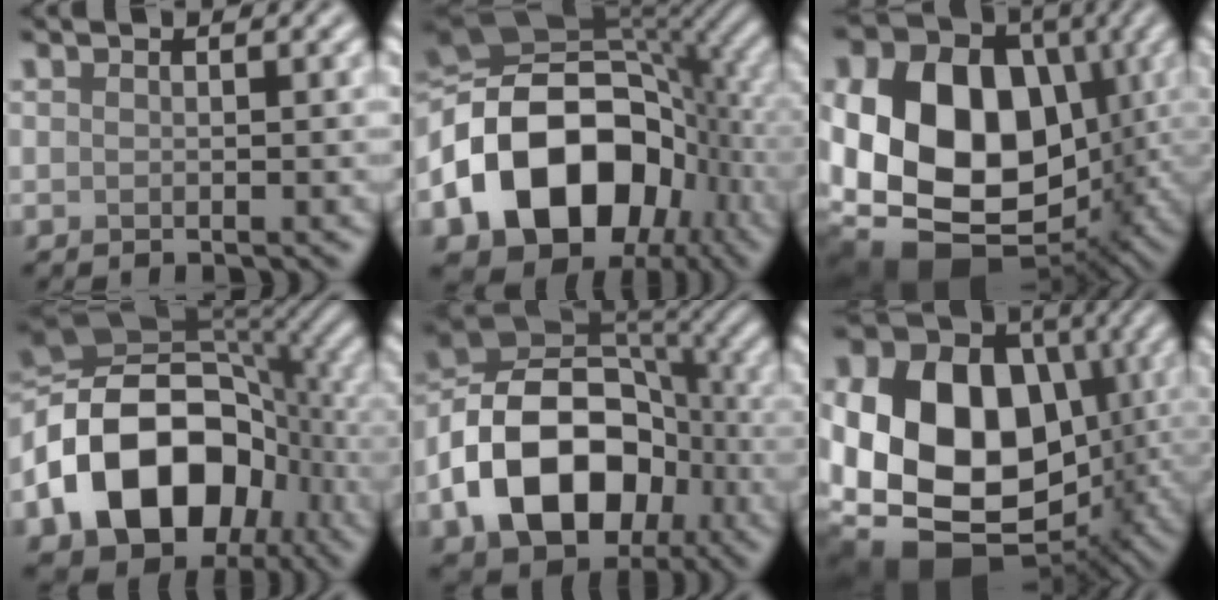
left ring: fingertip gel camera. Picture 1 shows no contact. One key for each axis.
{"total": 17.6, "fx": -4.7, "fy": 12.8, "fz": 11.1, "tx": -0.190, "ty": 0.001, "tz": -0.092}
{"total": 18.2, "fx": -1.2, "fy": 13.3, "fz": 12.3, "tx": -0.211, "ty": 0.000, "tz": -0.019}
{"total": 16.0, "fx": -5.0, "fy": 11.4, "fz": 10.0, "tx": -0.176, "ty": -0.002, "tz": -0.098}
{"total": 13.3, "fx": -4.3, "fy": 9.4, "fz": 8.3, "tx": -0.146, "ty": -0.001, "tz": -0.084}
{"total": 18.1, "fx": -1.9, "fy": 13.6, "fz": 11.9, "tx": -0.209, "ty": -0.002, "tz": -0.030}